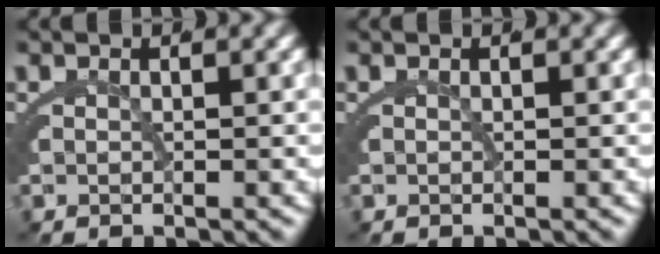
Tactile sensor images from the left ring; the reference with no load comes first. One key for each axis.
{"total": 0.0}